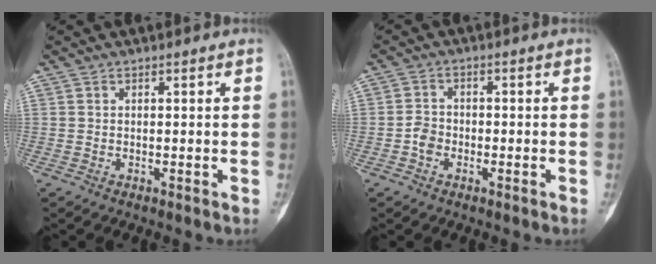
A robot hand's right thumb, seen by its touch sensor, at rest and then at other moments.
{"total": 3.0, "force": [-1.2, 2.3, 1.6], "torque": [-0.020, 0.010, -0.029]}